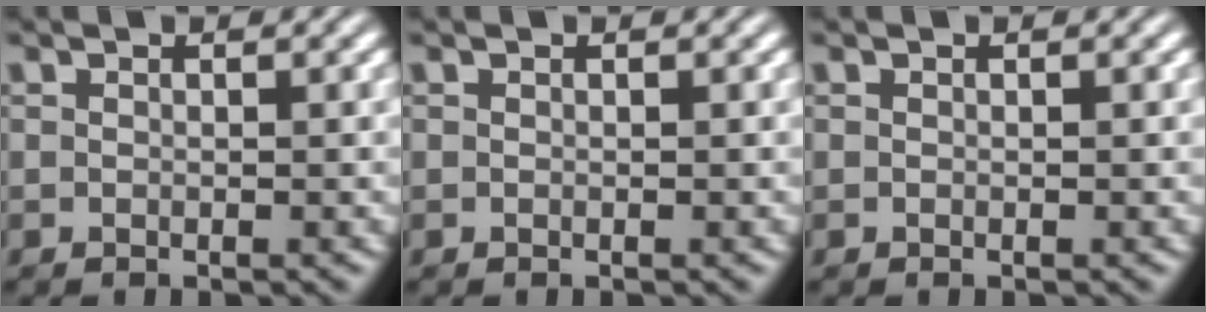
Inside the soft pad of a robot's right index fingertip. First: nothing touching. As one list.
[{"total": 0.0}, {"total": 0.0}]